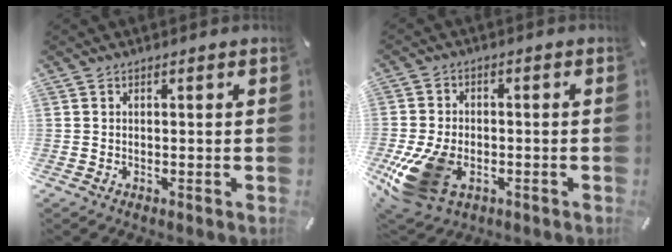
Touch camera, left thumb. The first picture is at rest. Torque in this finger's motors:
{"motor_torque": [1.37, 3.34, 1.20, 0.22, 0.43]}